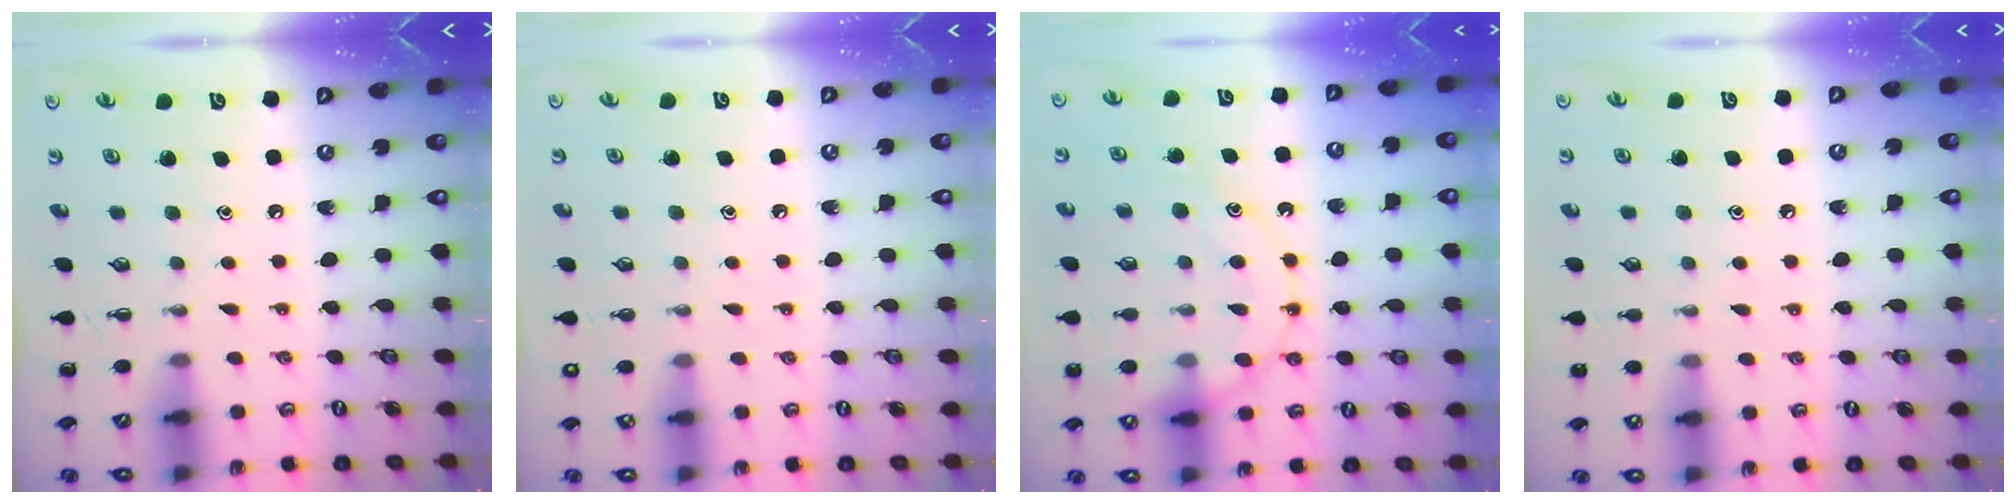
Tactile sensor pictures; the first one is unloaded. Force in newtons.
{"total": 1.3, "press": 1.3, "slide": 0.1}
{"total": 14.8, "press": 14.8, "slide": 1.4}
{"total": 4.8, "press": 4.6, "slide": 1.3}